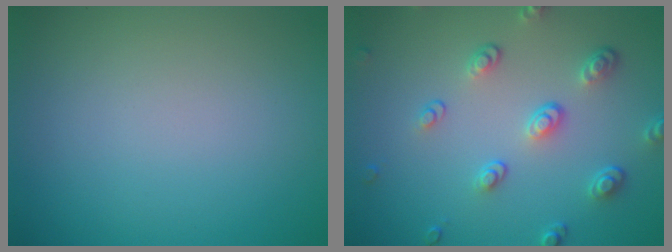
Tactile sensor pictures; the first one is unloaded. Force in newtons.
{"total": 3.9, "press": 3.0, "slide": 2.5}